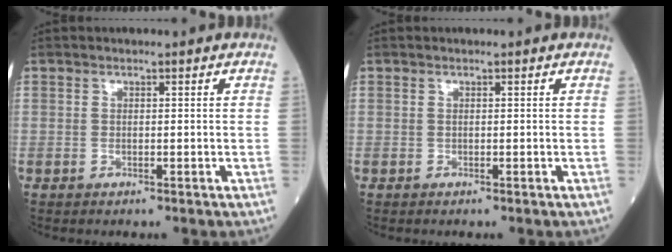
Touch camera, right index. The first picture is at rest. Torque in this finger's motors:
{"motor_torque": [0.01, 0.01, 0.01, 0.01]}